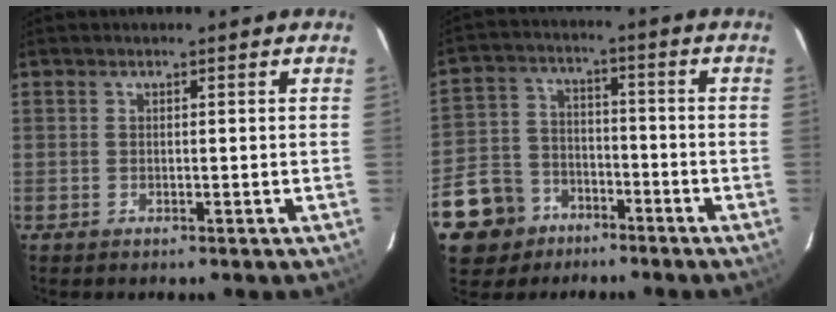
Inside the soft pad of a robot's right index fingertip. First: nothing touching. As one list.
[{"total": 13.5, "force": [-7.7, 10.4, 3.8], "torque": [-0.118, 0.029, -0.115]}]